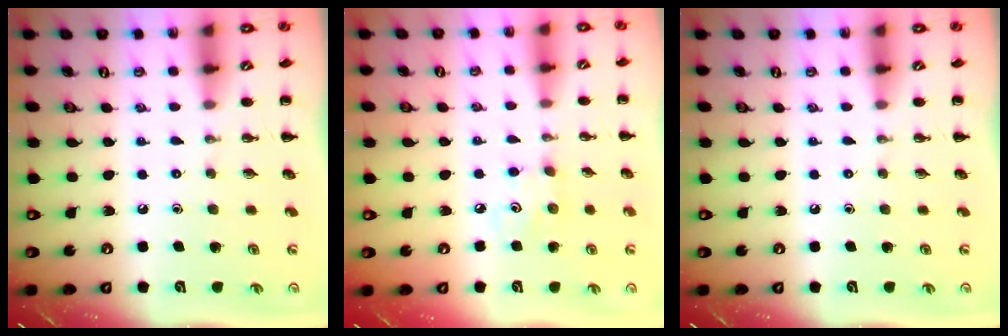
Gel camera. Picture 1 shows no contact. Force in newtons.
{"total": 3.1, "press": 3.0, "slide": 0.7}
{"total": 0.0}